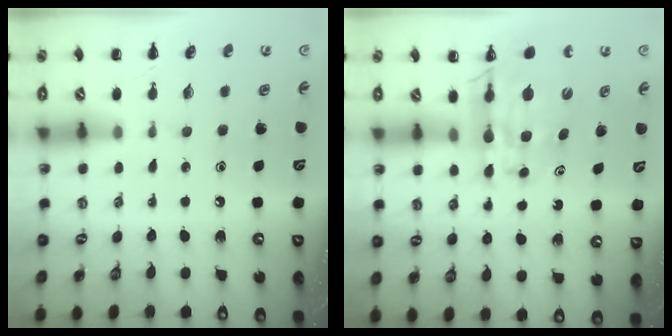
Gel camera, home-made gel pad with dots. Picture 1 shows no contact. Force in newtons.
{"total": 12.4, "press": 11.8, "slide": 3.7}